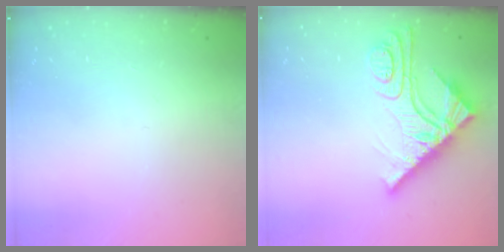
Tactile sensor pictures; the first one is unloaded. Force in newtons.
{"total": 12.2, "press": 12.2, "slide": 1.2}